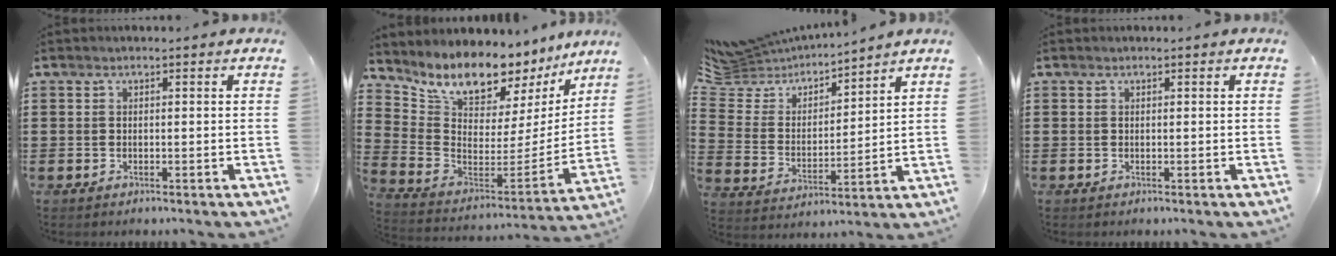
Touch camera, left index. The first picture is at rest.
{"total": 9.5, "force": [8.7, 2.9, 2.3], "torque": [-0.076, -0.076, 0.148]}
{"total": 5.2, "force": [4.9, 1.8, 0.2], "torque": [-0.057, -0.039, 0.076]}
{"total": 0.0}